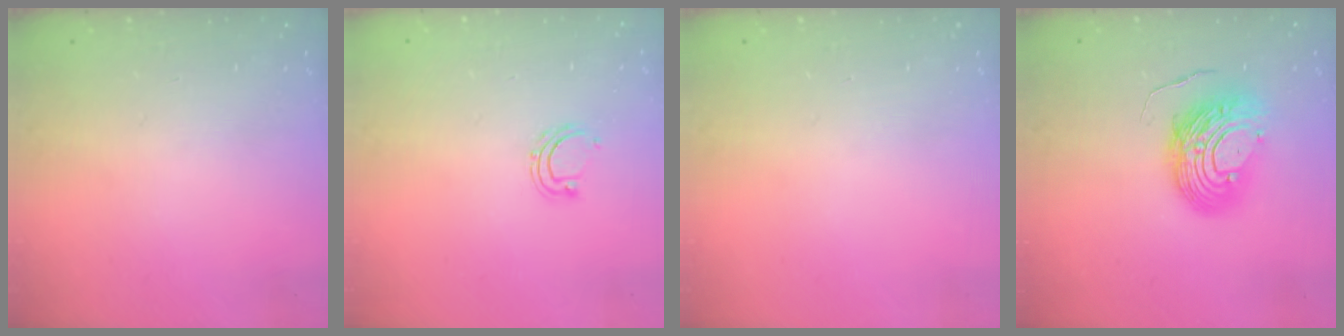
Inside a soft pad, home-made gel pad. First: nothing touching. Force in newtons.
{"total": 5.3, "press": 5.2, "slide": 1.1}
{"total": 0.0}
{"total": 10.4, "press": 10.3, "slide": 1.1}